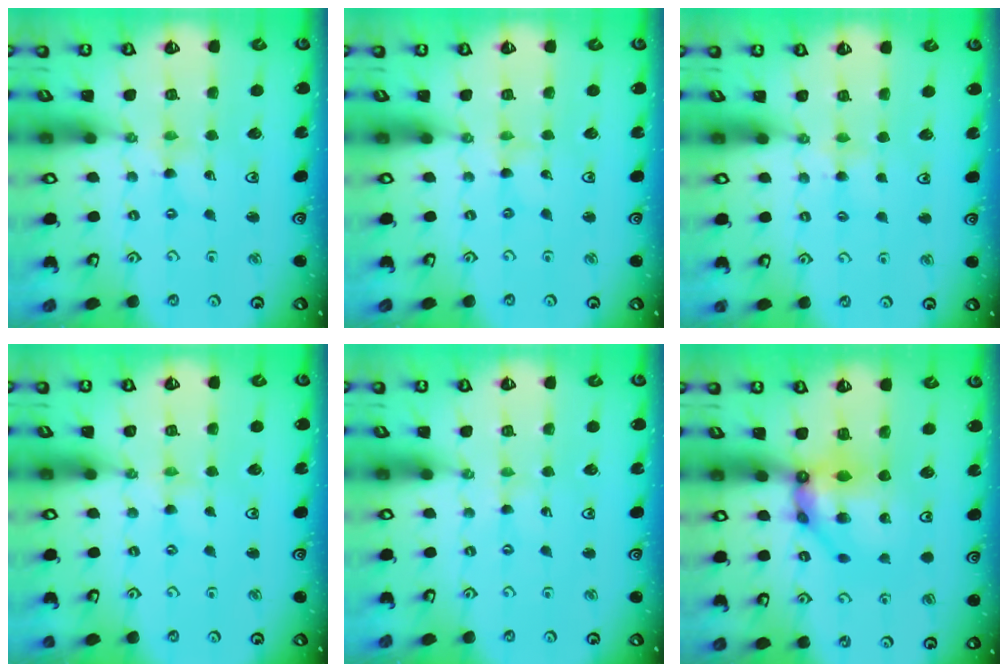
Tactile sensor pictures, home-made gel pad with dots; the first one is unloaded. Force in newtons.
{"total": 0.0}
{"total": 5.0, "press": 5.0, "slide": 0.6}
{"total": 0.0}
{"total": 0.0}
{"total": 11.6, "press": 11.6, "slide": 0.7}